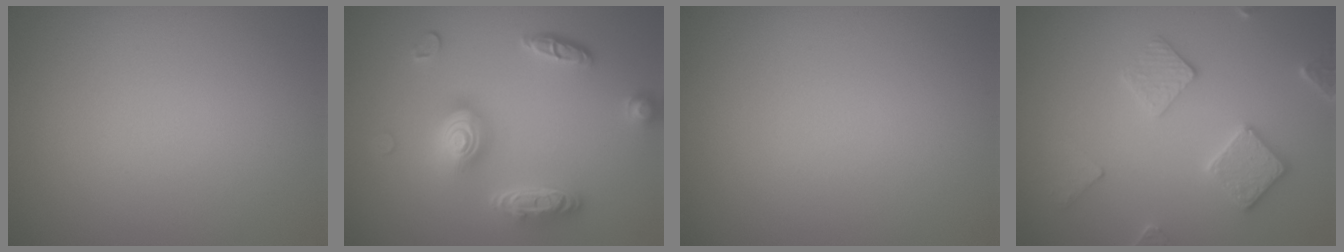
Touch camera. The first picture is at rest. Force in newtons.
{"total": 5.0, "press": 3.7, "slide": 3.3}
{"total": 0.0}
{"total": 3.2, "press": 3.2, "slide": 0.1}